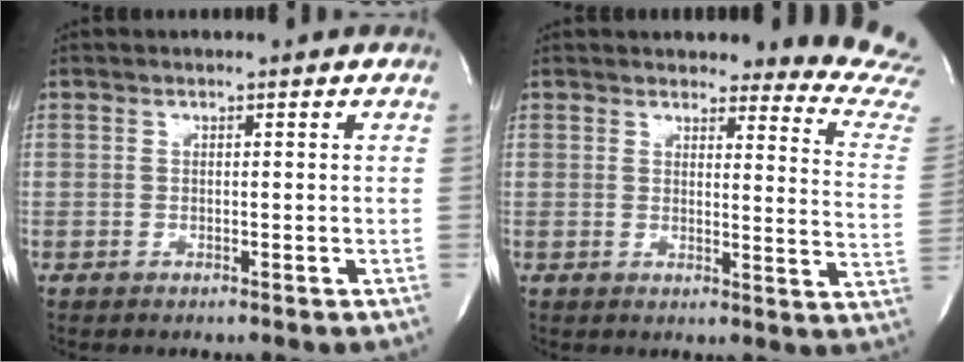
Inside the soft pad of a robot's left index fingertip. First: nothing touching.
{"total": 13.6, "force": [13.6, 0.4, 1.3], "torque": [0.019, -0.133, 0.107]}